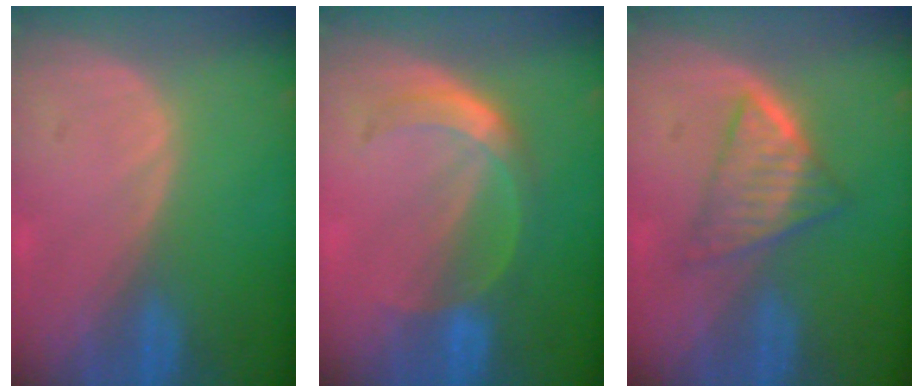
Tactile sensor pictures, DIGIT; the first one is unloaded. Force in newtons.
{"total": 5.9, "press": 5.1, "slide": 2.9}
{"total": 5.5, "press": 5.4, "slide": 1.4}